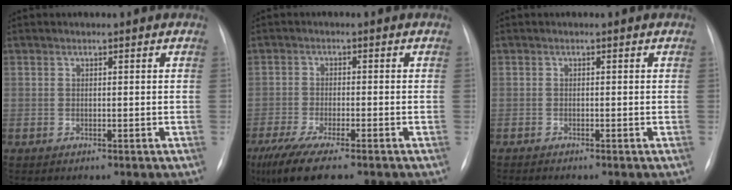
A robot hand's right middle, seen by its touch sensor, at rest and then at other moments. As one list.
[{"total": 10.2, "force": [-7.4, 1.8, 6.8], "torque": [-0.124, -0.028, -0.121]}, {"total": 1.2, "force": [-1.1, 0.0, 0.6], "torque": [-0.007, -0.001, -0.015]}]